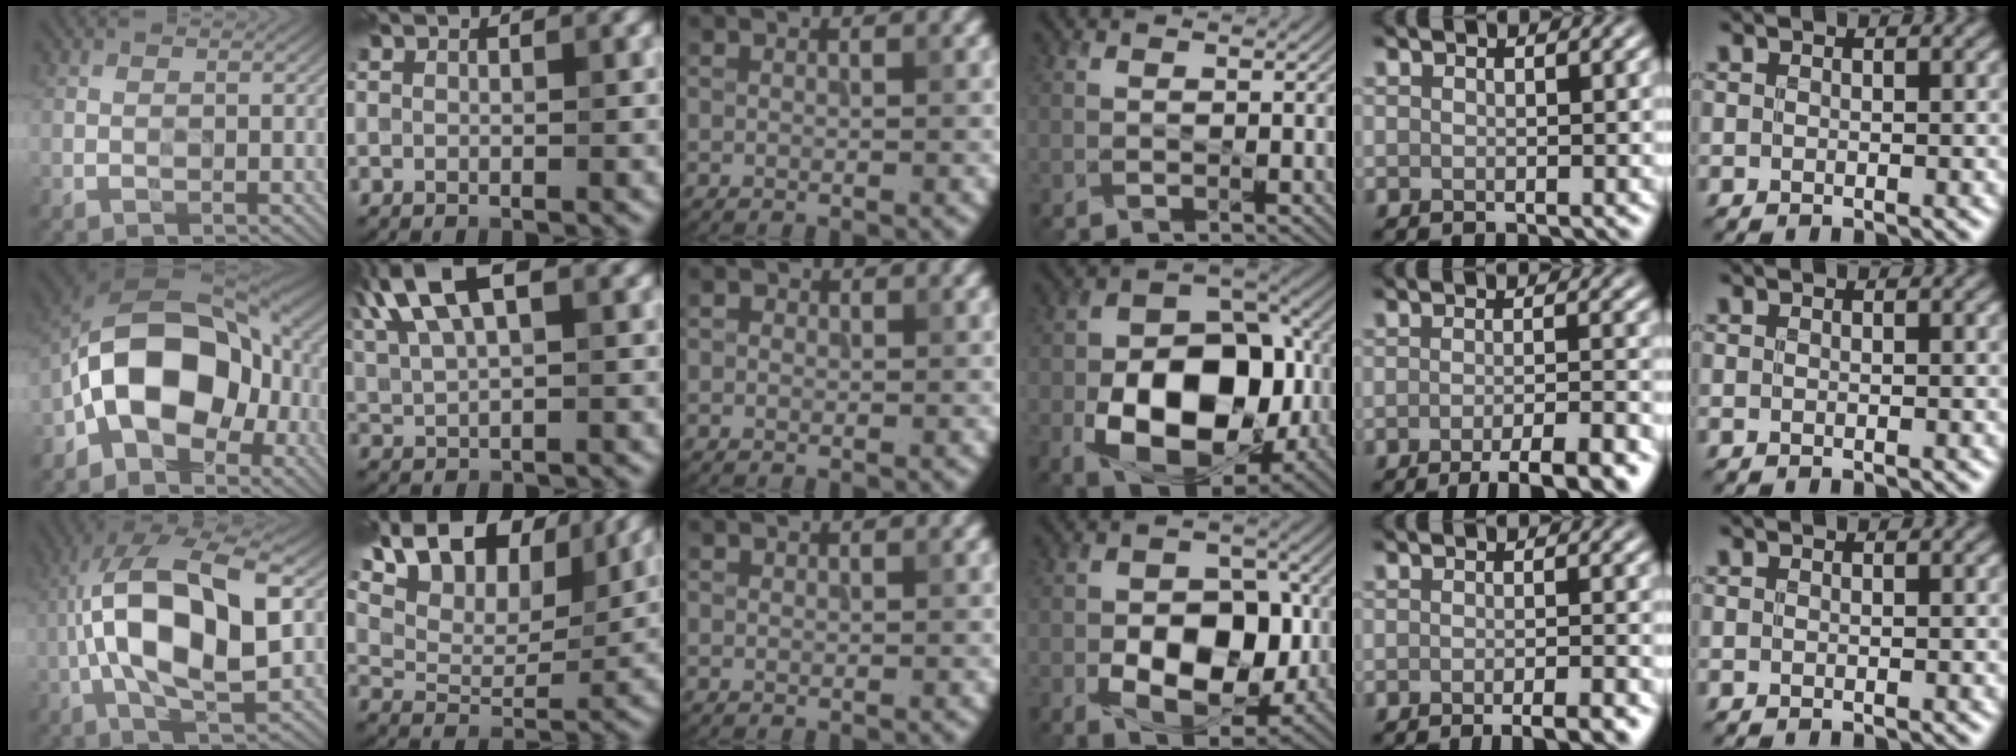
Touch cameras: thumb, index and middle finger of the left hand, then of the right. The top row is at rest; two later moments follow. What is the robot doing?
{"motion": "wipe", "object": "bowl"}